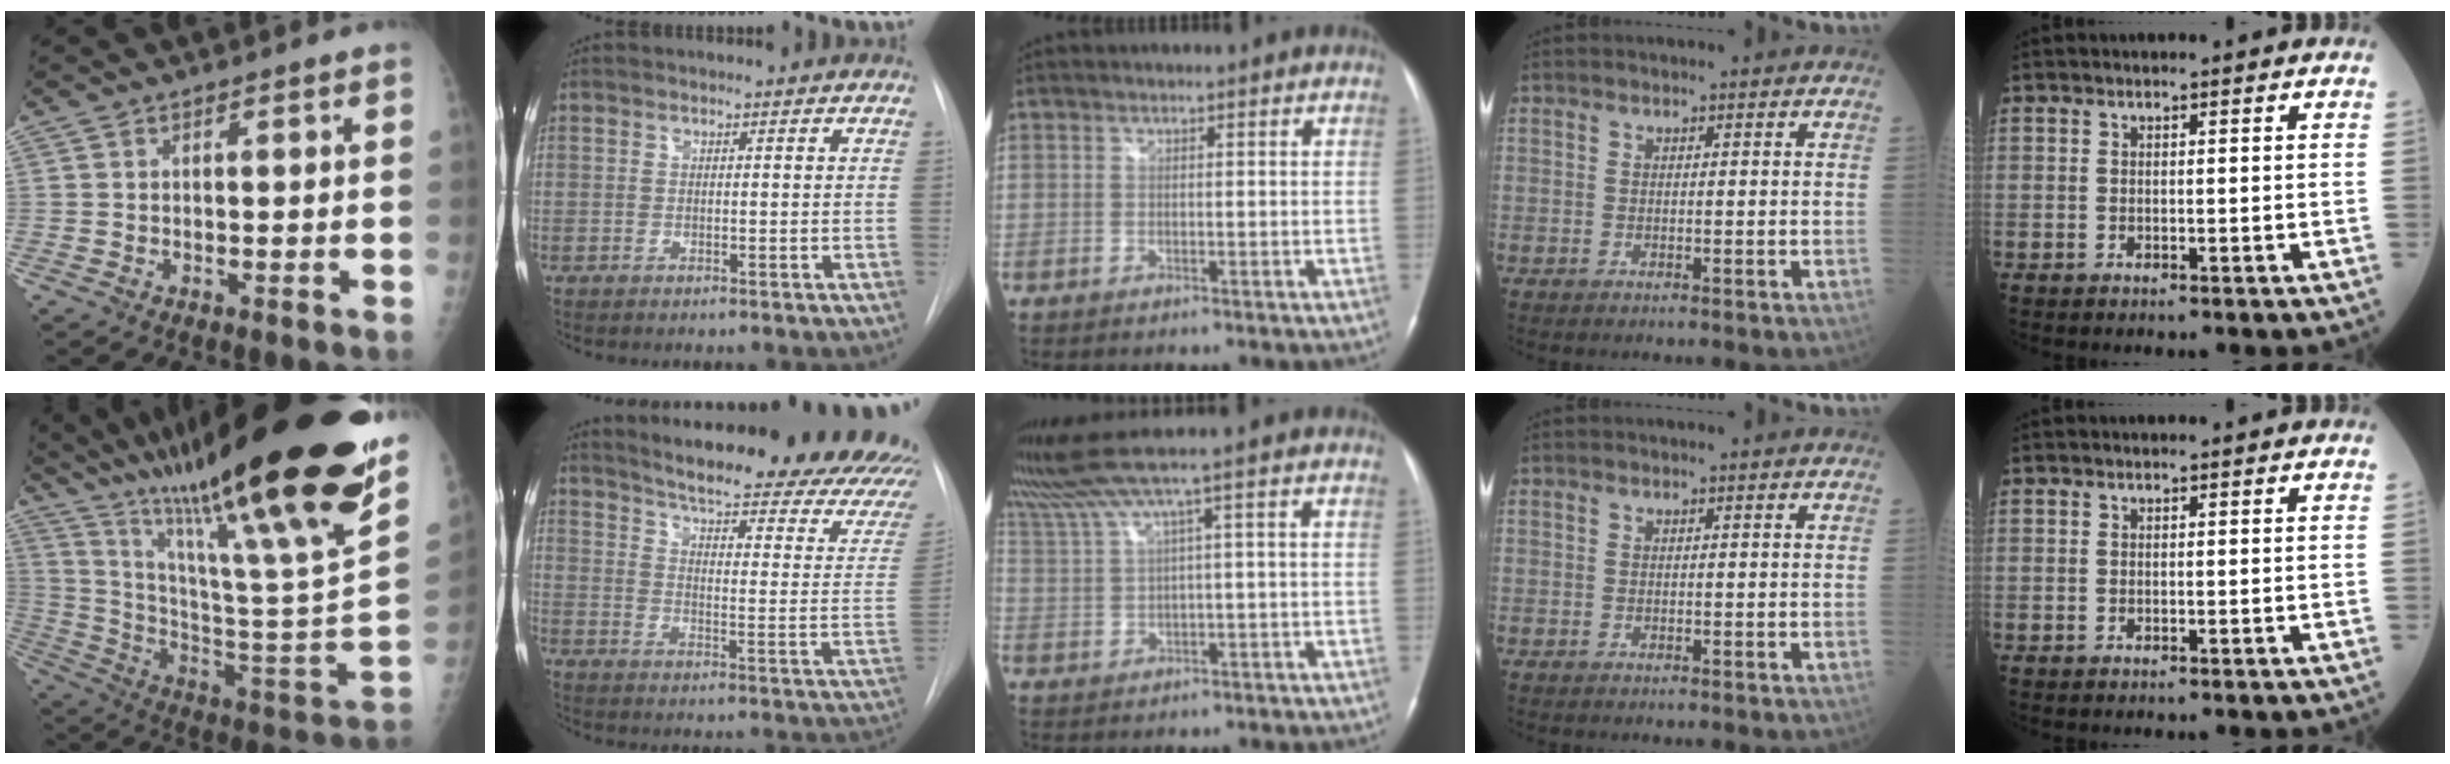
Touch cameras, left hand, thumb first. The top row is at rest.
{"thumb": {"total": 41.4, "force": [28.5, 4.6, 29.6], "torque": [-0.387, -0.104, 0.445]}, "index": {"total": 28.8, "force": [25.5, 3.0, 13.1], "torque": [-0.190, -0.118, 0.304]}, "middle": {"total": 6.5, "force": [4.3, -2.1, 4.4], "torque": [-0.091, 0.030, 0.090]}}